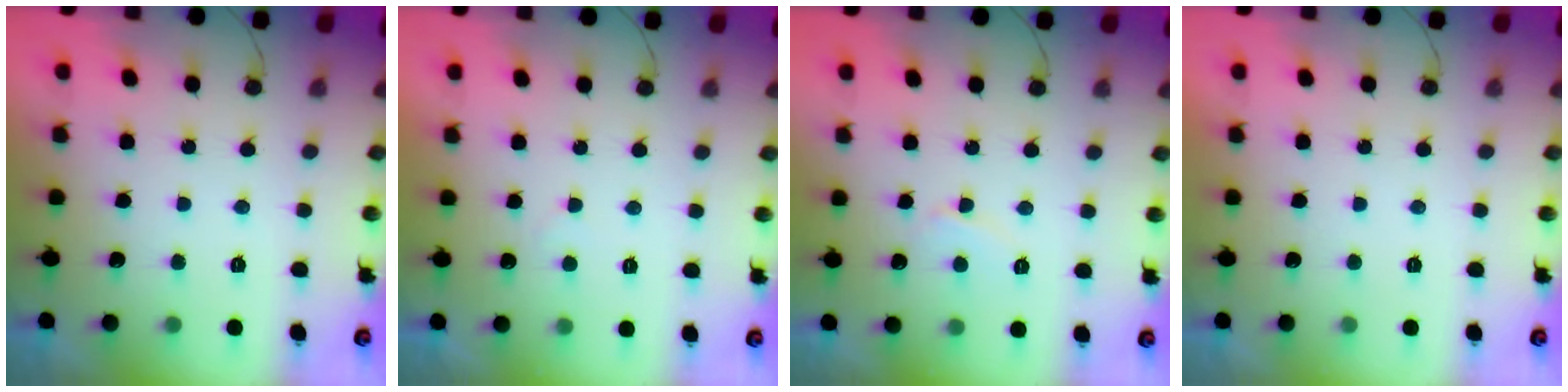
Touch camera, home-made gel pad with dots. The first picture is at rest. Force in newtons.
{"total": 4.1, "press": 4.1, "slide": 0.2}
{"total": 3.8, "press": 3.8, "slide": 0.4}
{"total": 2.0, "press": 2.0, "slide": 0.1}